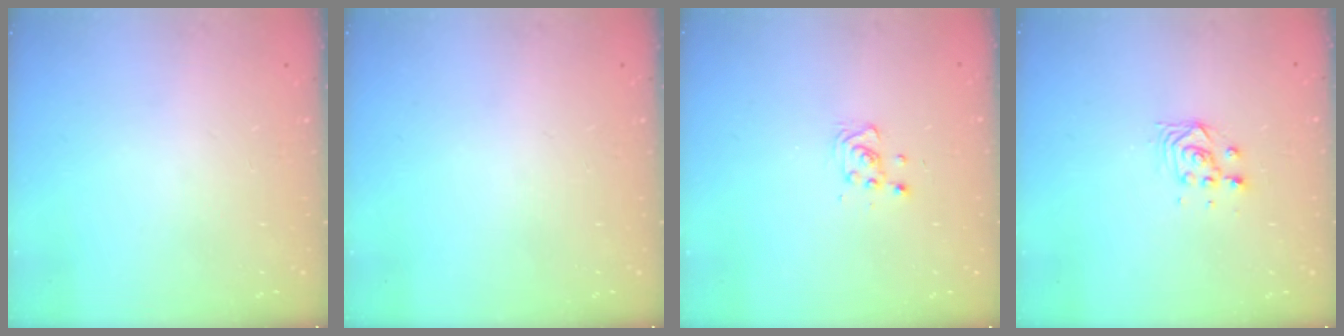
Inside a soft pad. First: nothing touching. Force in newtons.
{"total": 0.0}
{"total": 4.7, "press": 4.6, "slide": 1.1}
{"total": 3.5, "press": 3.5, "slide": 0.0}